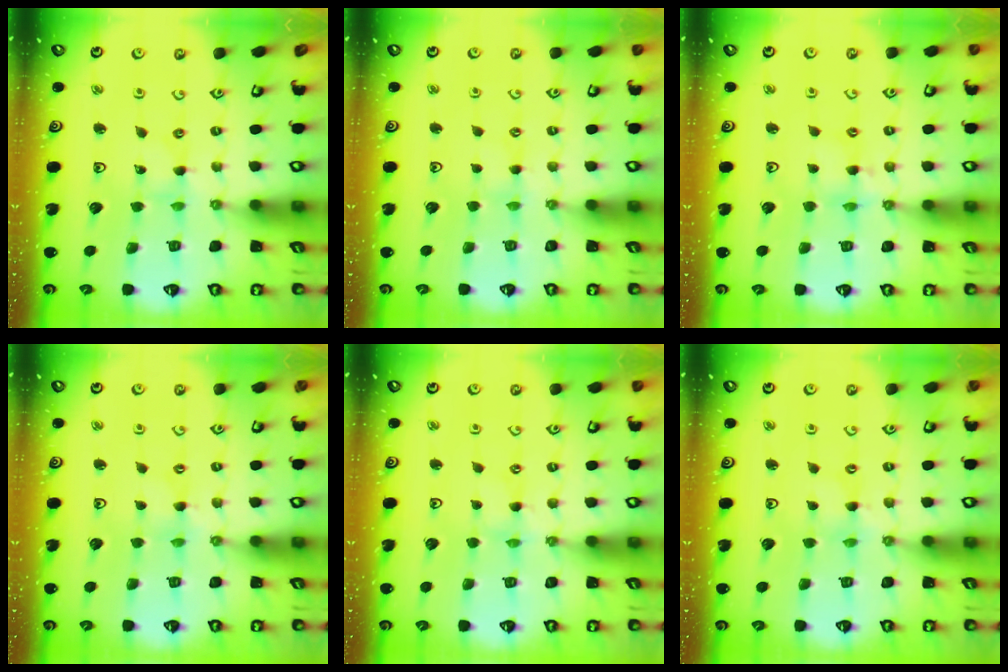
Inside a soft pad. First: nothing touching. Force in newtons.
{"total": 1.4, "press": 1.3, "slide": 0.4}
{"total": 5.6, "press": 5.6, "slide": 0.4}
{"total": 0.0}
{"total": 0.8, "press": 0.8, "slide": 0.2}
{"total": 0.0}